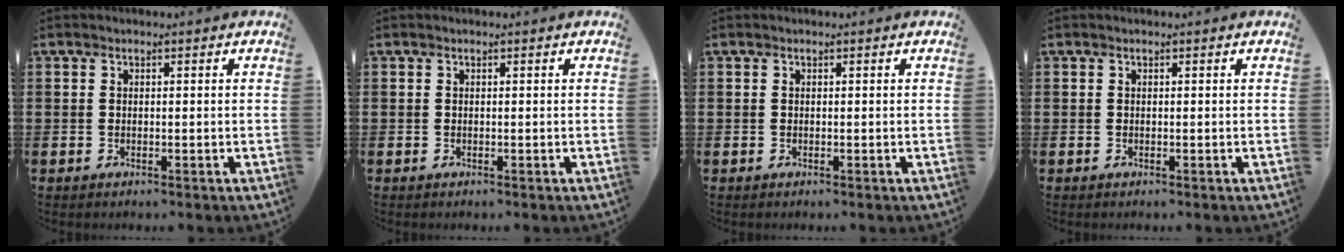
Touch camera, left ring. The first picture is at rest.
{"total": 0.0}
{"total": 0.0}
{"total": 0.0}